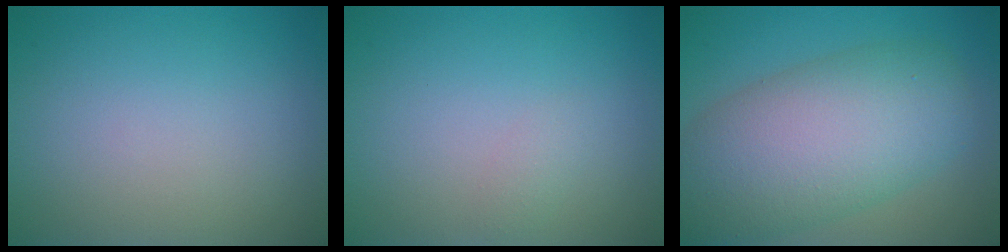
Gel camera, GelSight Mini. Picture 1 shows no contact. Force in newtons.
{"total": 0.7, "press": 0.7, "slide": 0.0}
{"total": 10.0, "press": 10.0, "slide": 0.8}